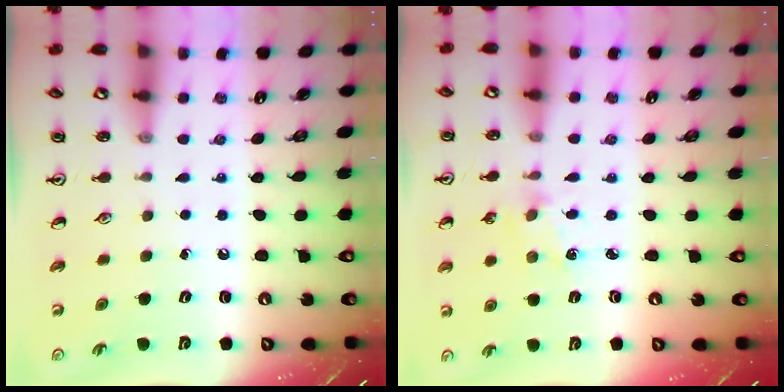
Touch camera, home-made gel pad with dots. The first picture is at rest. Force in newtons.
{"total": 1.8, "press": 1.8, "slide": 0.3}